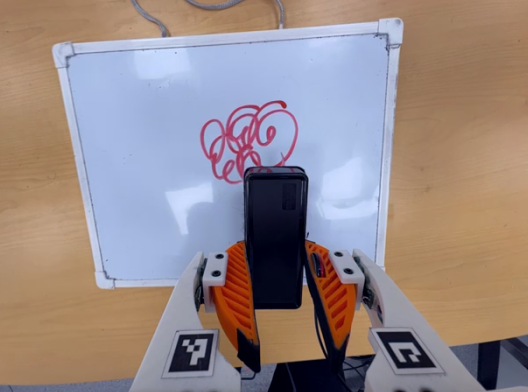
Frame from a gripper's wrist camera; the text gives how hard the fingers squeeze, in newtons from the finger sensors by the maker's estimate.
{"total": 4.9, "left": 3.3, "right": 6.5}